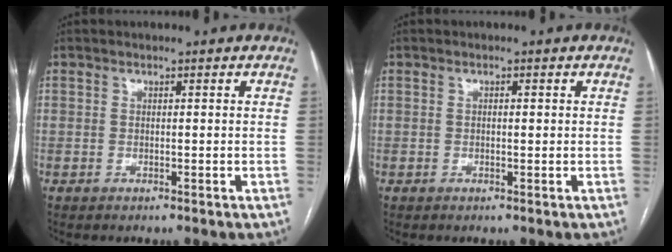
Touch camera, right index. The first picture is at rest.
{"total": 0.7, "force": [0.1, 0.2, 0.7], "torque": [-0.012, 0.001, 0.001]}